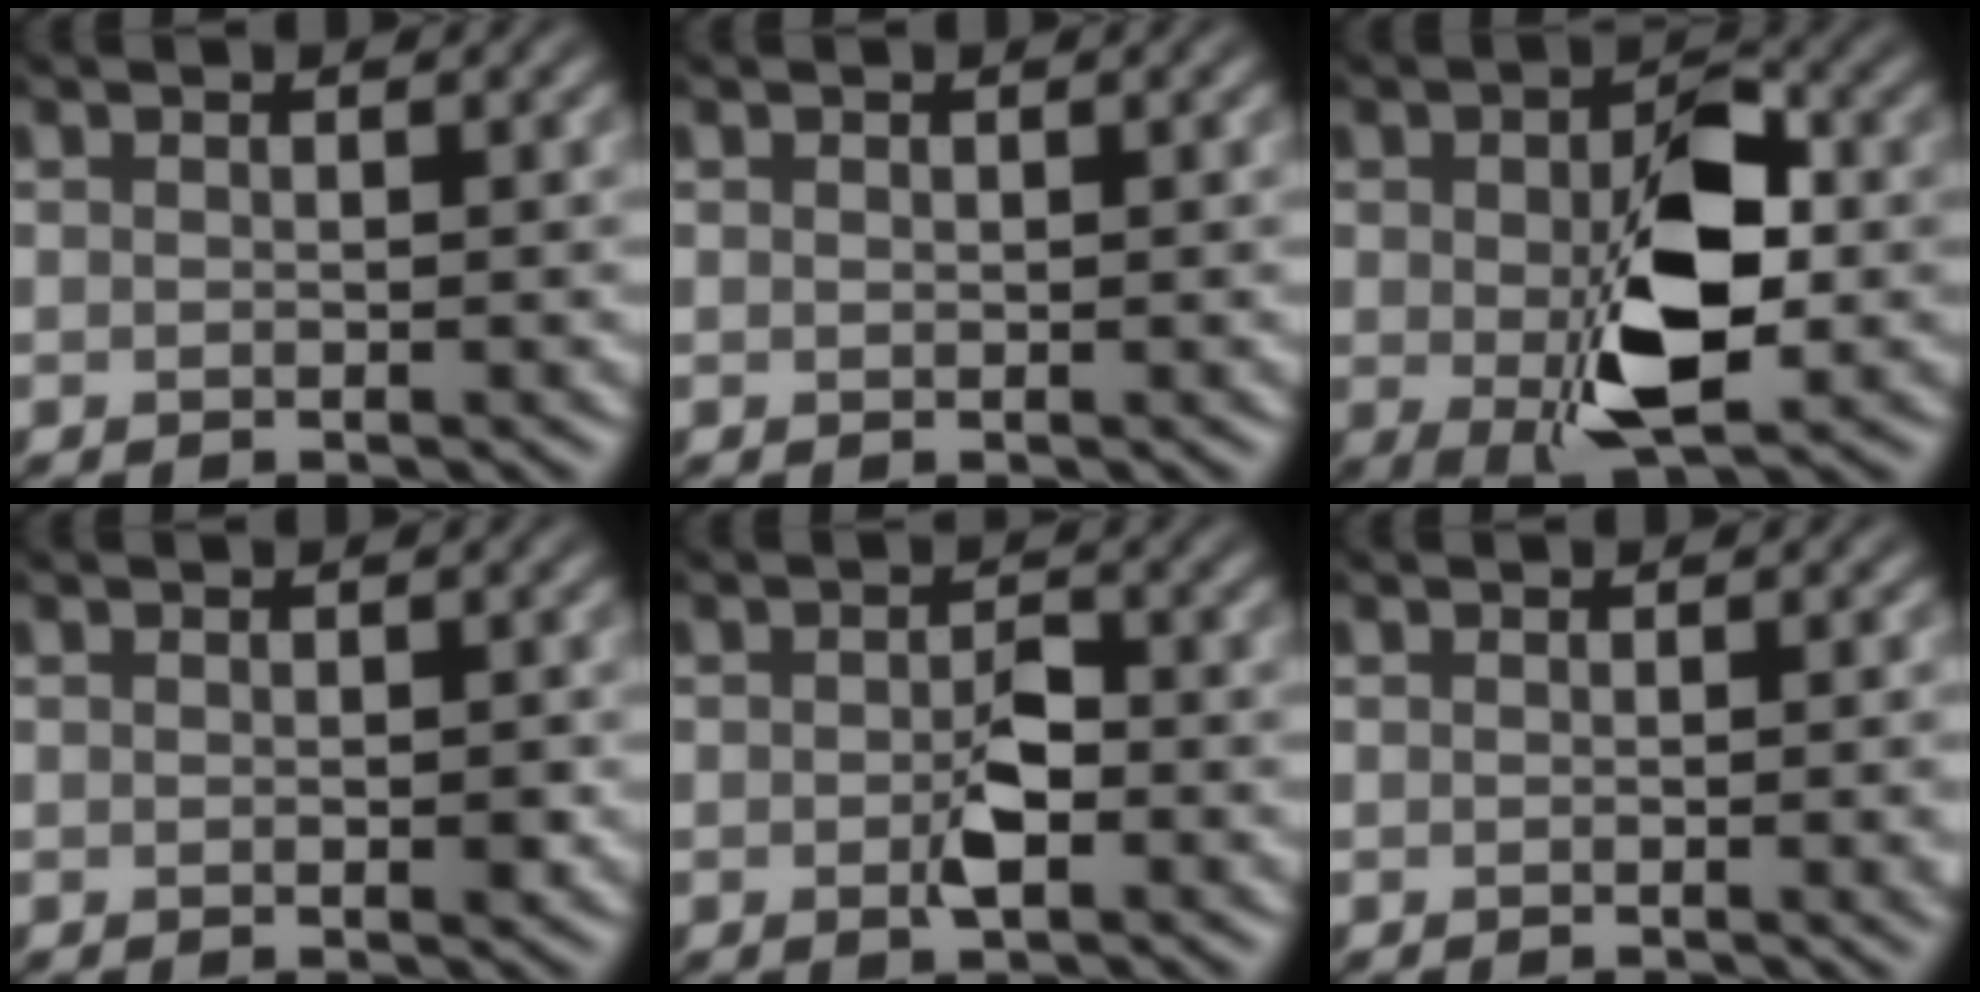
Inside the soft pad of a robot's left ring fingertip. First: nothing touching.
{"total": 0.0}
{"total": 8.7, "force": [-1.1, 4.5, 7.3], "torque": [-0.134, -0.006, -0.012]}
{"total": 0.8, "force": [-0.2, 0.3, 0.7], "torque": [-0.011, -0.001, -0.004]}
{"total": 2.6, "force": [-0.9, 1.2, 2.0], "torque": [-0.037, 0.001, -0.017]}
{"total": 2.9, "force": [-0.2, 1.0, 2.8], "torque": [-0.020, 0.007, -0.006]}